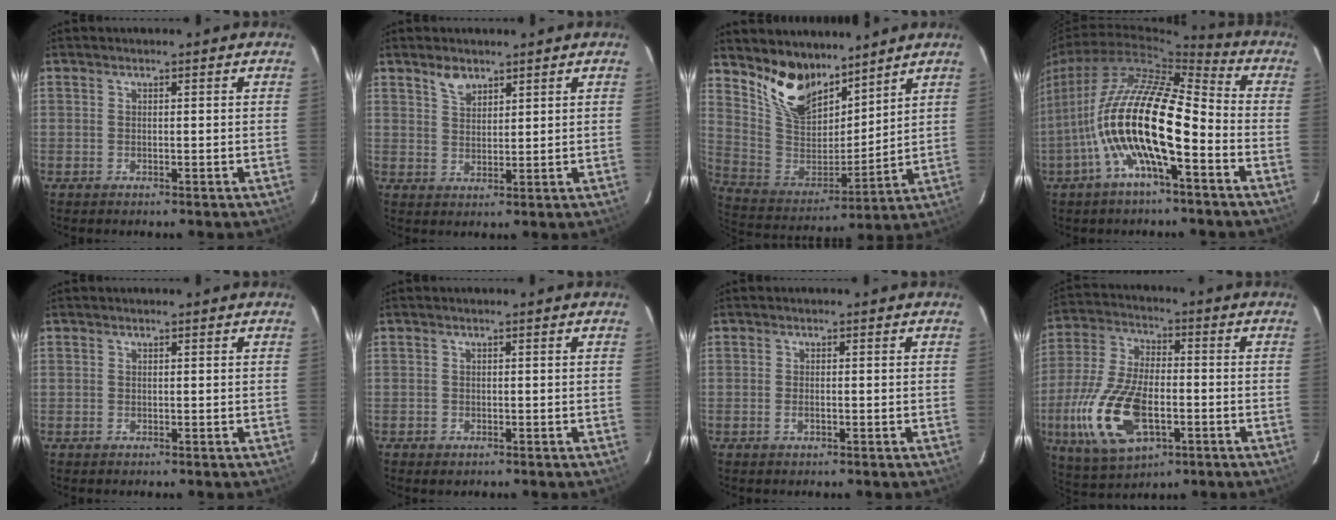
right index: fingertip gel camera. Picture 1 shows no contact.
{"total": 3.4, "force": [2.6, 1.8, 1.4], "torque": [-0.021, 0.006, 0.048]}
{"total": 14.2, "force": [10.7, 6.8, 6.4], "torque": [-0.138, 0.001, 0.214]}
{"total": 17.8, "force": [-5.8, 5.3, 16.0], "torque": [-0.303, -0.007, -0.119]}
{"total": 0.0}
{"total": 1.3, "force": [-0.8, 1.0, 0.4], "torque": [-0.007, 0.000, -0.010]}
{"total": 1.5, "force": [-0.7, 0.7, 1.1], "torque": [-0.022, -0.003, -0.011]}
{"total": 18.5, "force": [-5.5, 9.4, 14.9], "torque": [-0.335, -0.015, -0.093]}